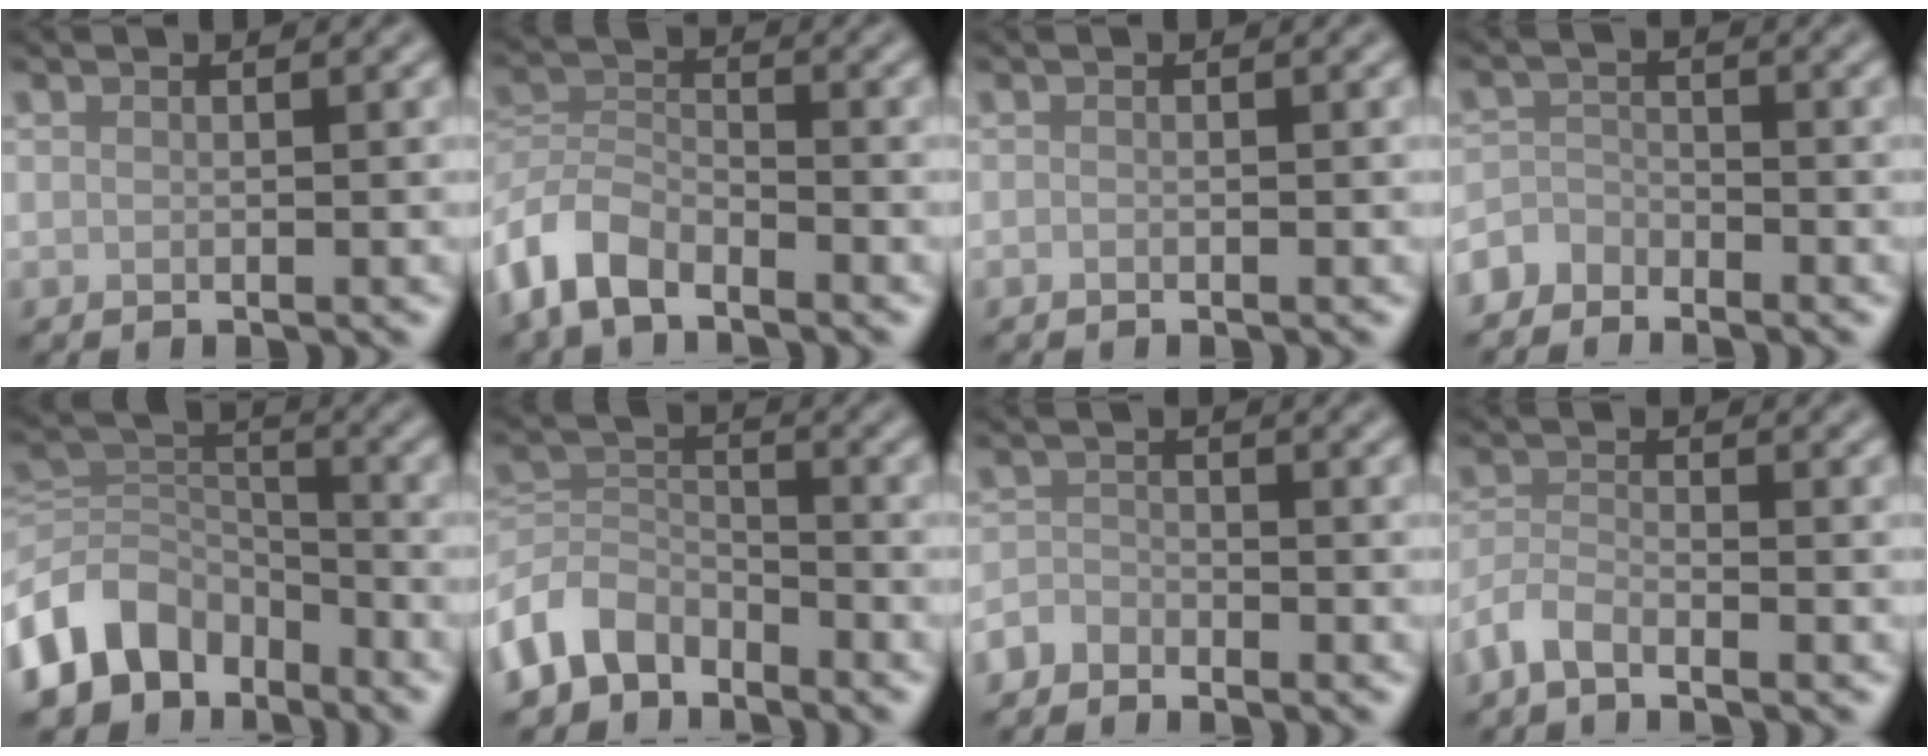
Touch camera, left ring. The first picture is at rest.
{"total": 5.8, "force": [-4.4, 2.9, 2.5], "torque": [-0.048, -0.003, -0.099]}
{"total": 0.0}
{"total": 2.4, "force": [-2.1, 1.0, -0.1], "torque": [0.003, 0.004, -0.053]}
{"total": 8.7, "force": [-5.2, 6.0, 3.4], "torque": [-0.060, -0.005, -0.113]}
{"total": 5.4, "force": [-3.8, 3.4, 1.9], "torque": [-0.033, -0.003, -0.087]}
{"total": 1.8, "force": [-1.6, 0.8, 0.1], "torque": [-0.001, 0.003, -0.040]}
{"total": 2.5, "force": [-2.0, 0.7, 1.1], "torque": [-0.024, 0.001, -0.052]}